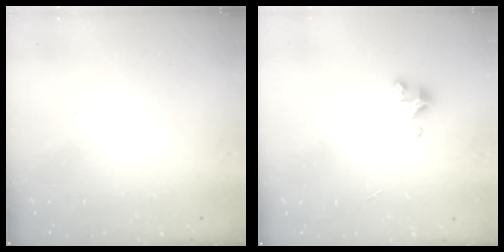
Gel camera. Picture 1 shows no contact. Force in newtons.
{"total": 2.9, "press": 2.9, "slide": 0.3}